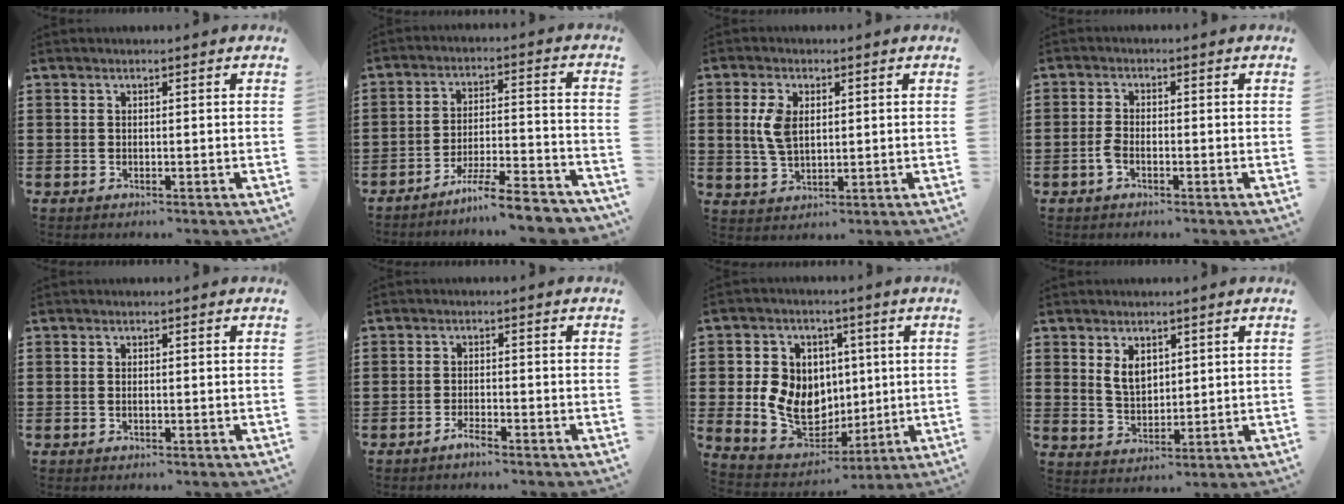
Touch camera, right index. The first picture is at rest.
{"total": 7.6, "force": [-6.8, 0.0, 3.4], "torque": [-0.055, 0.003, -0.129]}
{"total": 5.3, "force": [1.0, 3.0, 4.2], "torque": [-0.105, 0.006, 0.012]}
{"total": 2.3, "force": [-1.1, 0.9, 1.8], "torque": [-0.049, -0.005, -0.025]}
{"total": 0.5, "force": [-0.1, 0.1, 0.5], "torque": [-0.011, -0.002, -0.002]}
{"total": 2.0, "force": [-1.7, 0.1, 1.0], "torque": [-0.018, -0.001, -0.031]}
{"total": 10.2, "force": [0.4, 8.9, 5.0], "torque": [-0.125, 0.009, 0.014]}
{"total": 4.0, "force": [1.8, 2.5, 2.6], "torque": [-0.052, 0.005, 0.030]}